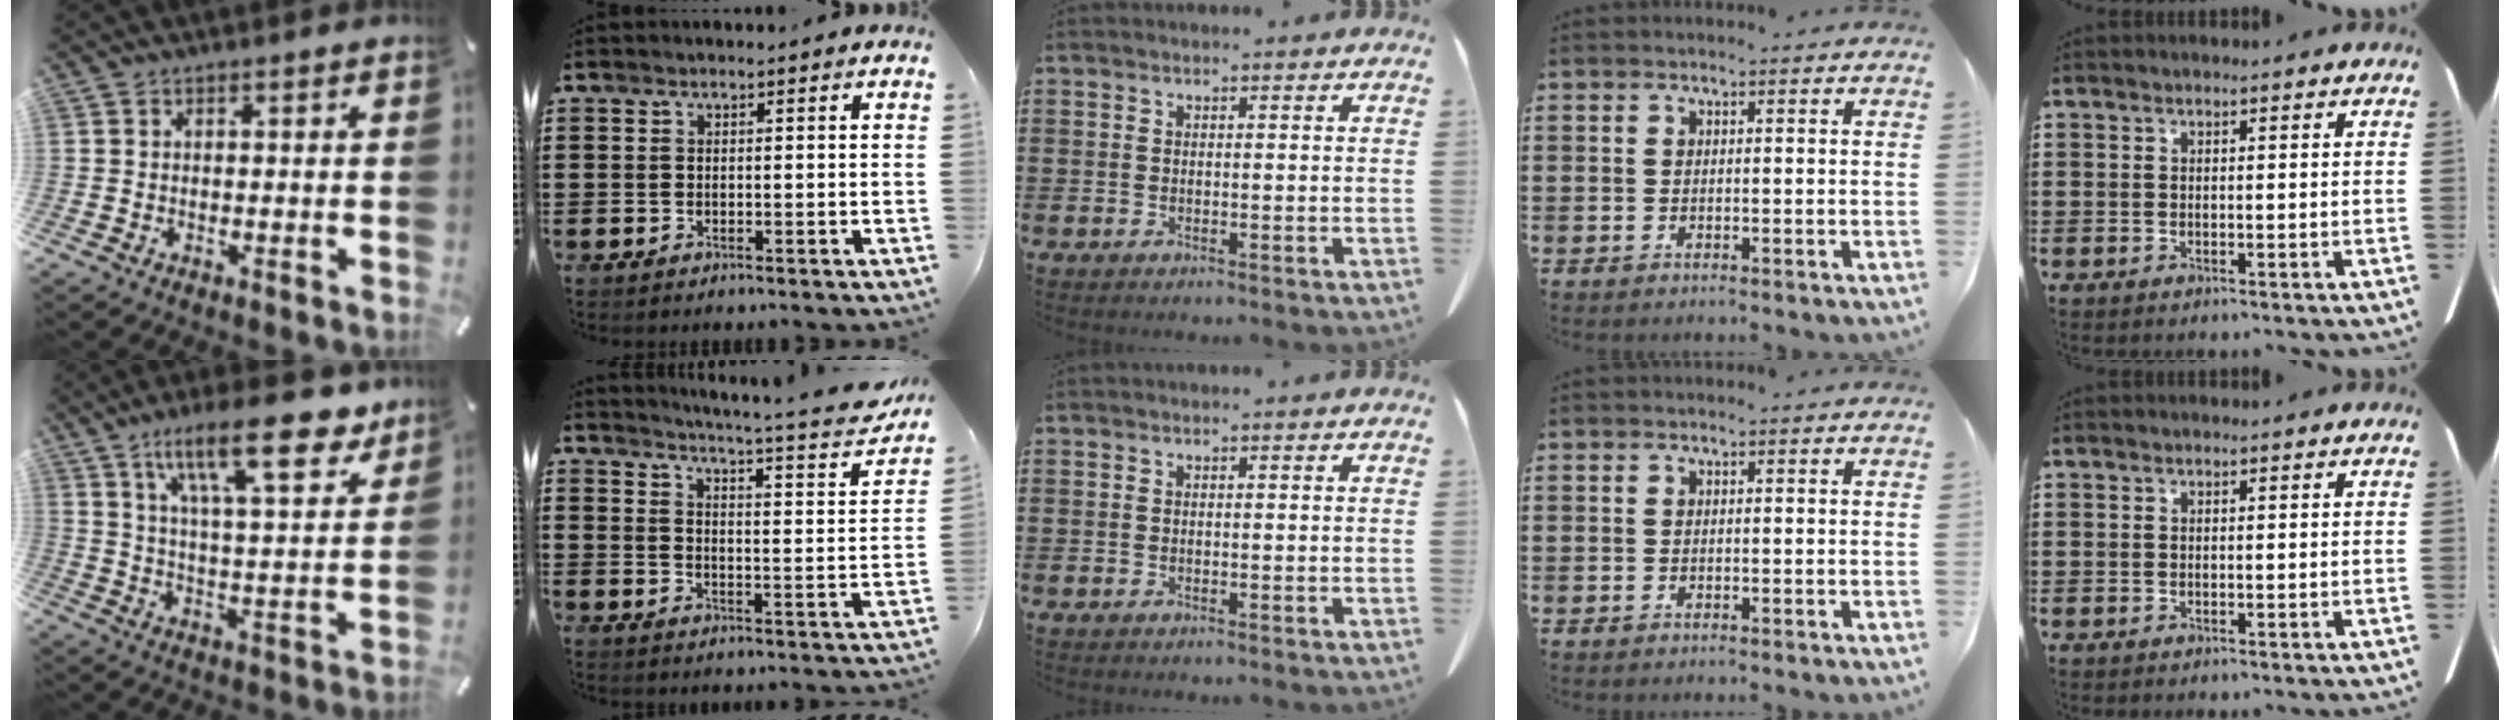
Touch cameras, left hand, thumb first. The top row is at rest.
{"thumb": {"total": 19.8, "force": [11.9, 6.7, 14.2], "torque": [-0.224, -0.053, 0.189]}, "index": {"total": 4.9, "force": [4.2, -0.8, 2.3], "torque": [-0.058, -0.040, 0.061]}}